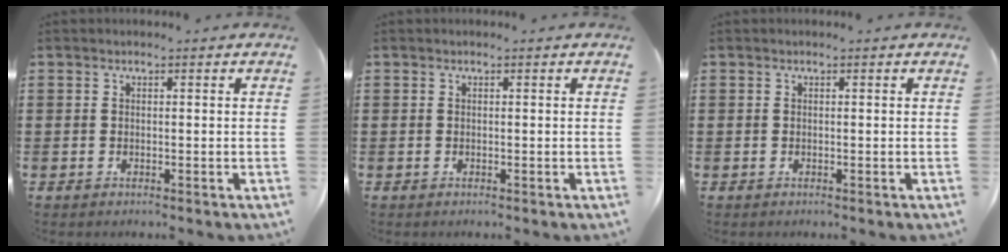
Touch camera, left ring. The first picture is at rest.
{"total": 0.0}
{"total": 0.0}